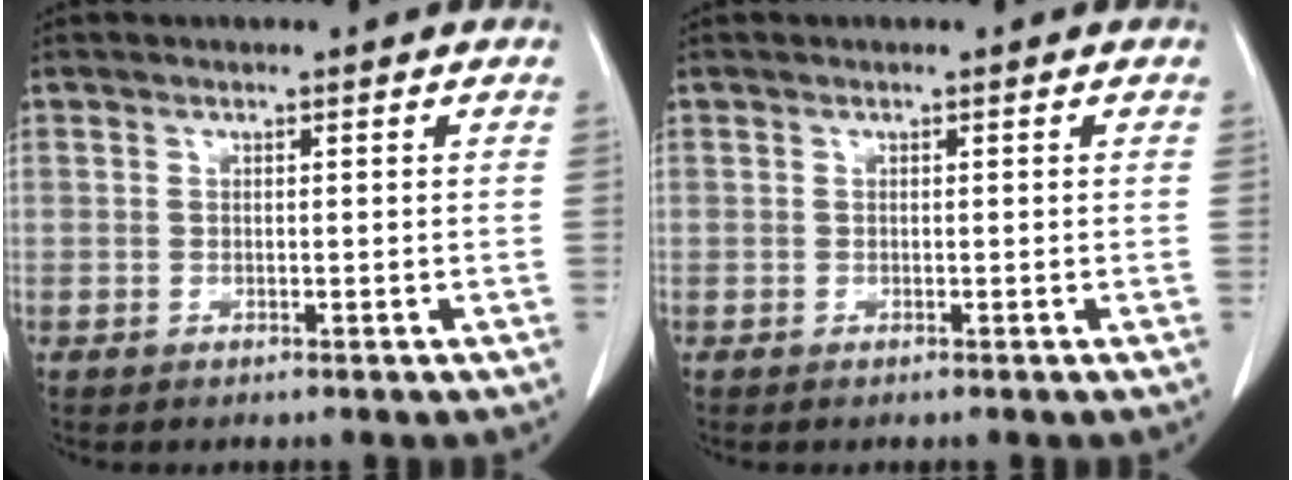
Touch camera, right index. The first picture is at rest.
{"total": 0.0}